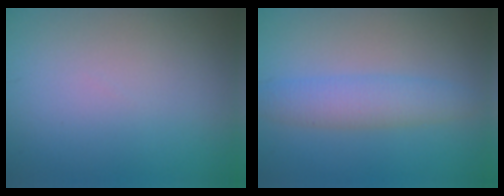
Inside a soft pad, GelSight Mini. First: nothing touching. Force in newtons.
{"total": 3.4, "press": 3.4, "slide": 0.1}